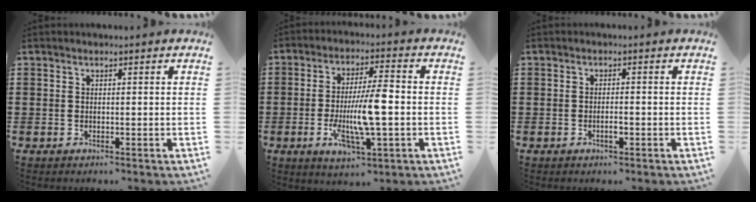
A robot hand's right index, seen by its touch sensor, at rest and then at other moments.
{"total": 9.9, "force": [-1.8, 2.7, 9.4], "torque": [-0.177, -0.009, -0.035]}
{"total": 1.5, "force": [-0.7, 0.3, 1.3], "torque": [-0.026, -0.002, -0.012]}